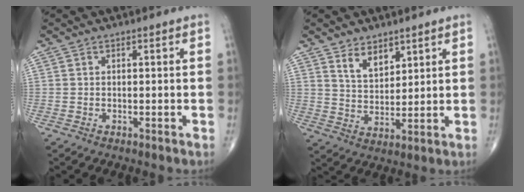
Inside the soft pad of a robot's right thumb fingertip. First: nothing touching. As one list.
[{"total": 6.1, "force": [3.9, 3.4, 3.2], "torque": [-0.035, -0.034, 0.078]}]